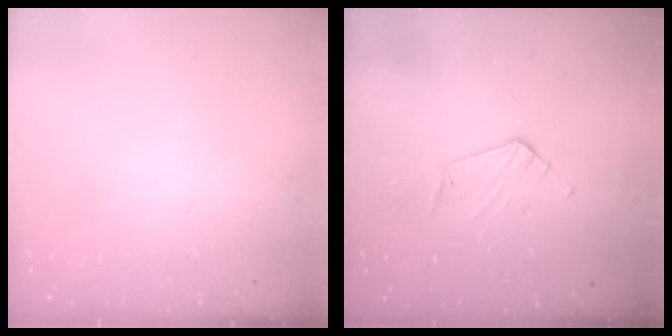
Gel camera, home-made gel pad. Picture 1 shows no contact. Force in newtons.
{"total": 6.9, "press": 6.9, "slide": 0.1}